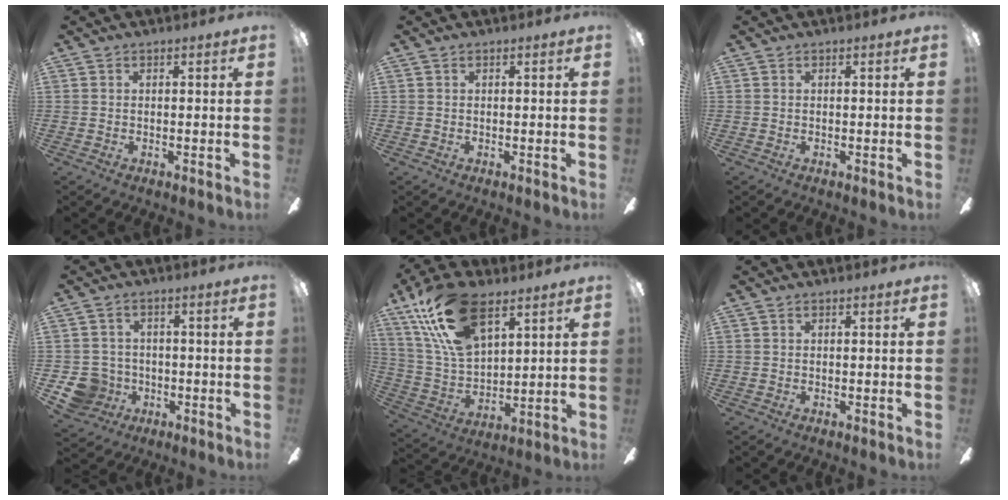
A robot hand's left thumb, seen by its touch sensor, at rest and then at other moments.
{"total": 0.0}
{"total": 0.0}
{"total": 7.6, "force": [-2.4, 6.9, 1.8], "torque": [-0.056, 0.017, -0.041]}
{"total": 20.4, "force": [11.9, 10.1, 13.1], "torque": [-0.277, -0.039, 0.211]}
{"total": 0.0}